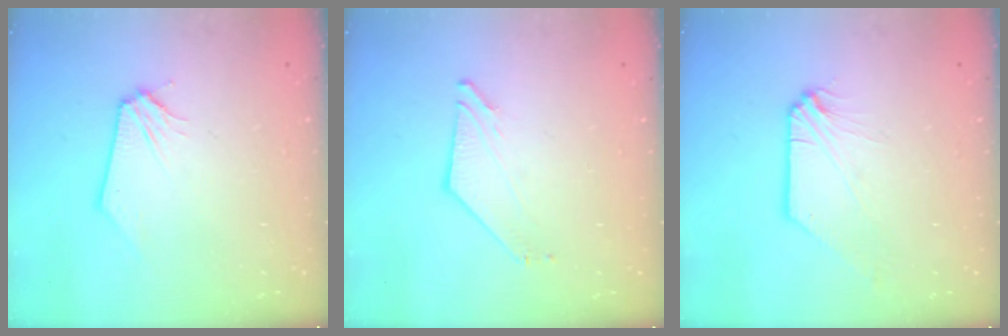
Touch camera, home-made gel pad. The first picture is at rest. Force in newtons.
{"total": 3.5, "press": 3.5, "slide": 0.2}
{"total": 0.0}